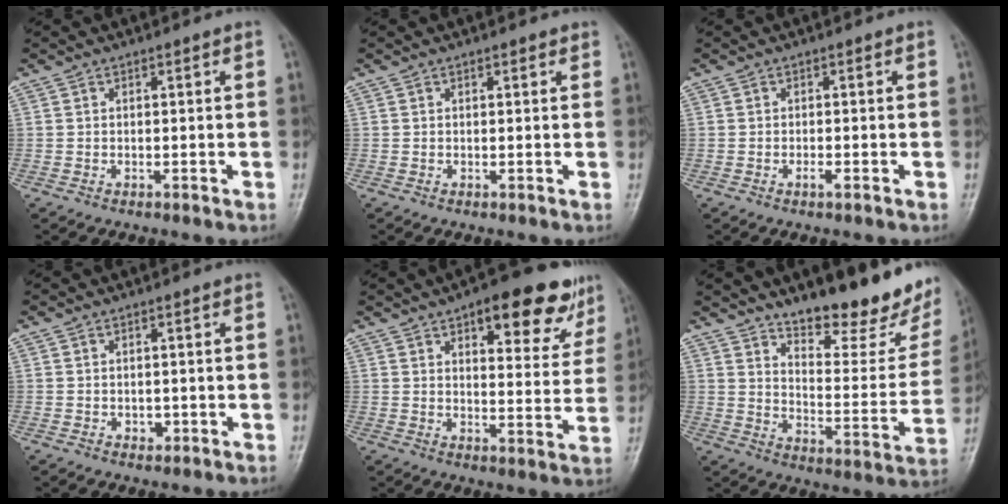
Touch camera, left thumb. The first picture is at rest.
{"total": 0.9, "force": [0.6, 0.4, 0.5], "torque": [-0.005, -0.002, 0.005]}
{"total": 1.1, "force": [-0.5, 0.3, 0.9], "torque": [-0.017, 0.002, -0.010]}
{"total": 1.6, "force": [-0.3, 1.3, 0.9], "torque": [-0.007, 0.001, 0.000]}
{"total": 16.4, "force": [9.7, 6.4, 11.5], "torque": [-0.098, -0.038, 0.128]}
{"total": 21.4, "force": [16.3, 6.4, 12.4], "torque": [-0.127, -0.111, 0.228]}